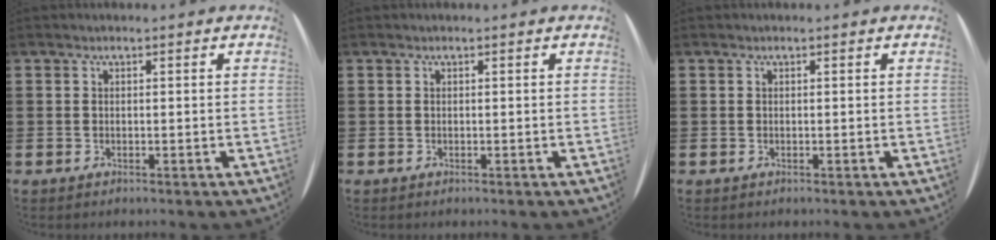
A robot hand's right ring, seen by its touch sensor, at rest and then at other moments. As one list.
[{"total": 0.0}, {"total": 0.0}]